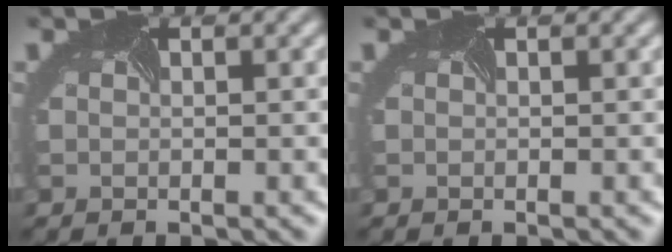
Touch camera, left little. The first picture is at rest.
{"total": 0.0}